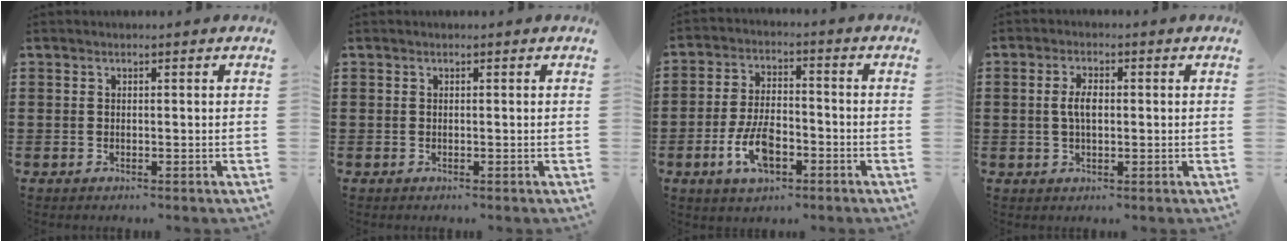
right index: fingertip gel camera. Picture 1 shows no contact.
{"total": 0.0}
{"total": 7.9, "force": [-3.2, 3.8, 6.2], "torque": [-0.141, -0.001, -0.064]}
{"total": 3.5, "force": [0.2, 1.5, 3.1], "torque": [-0.063, 0.006, 0.001]}